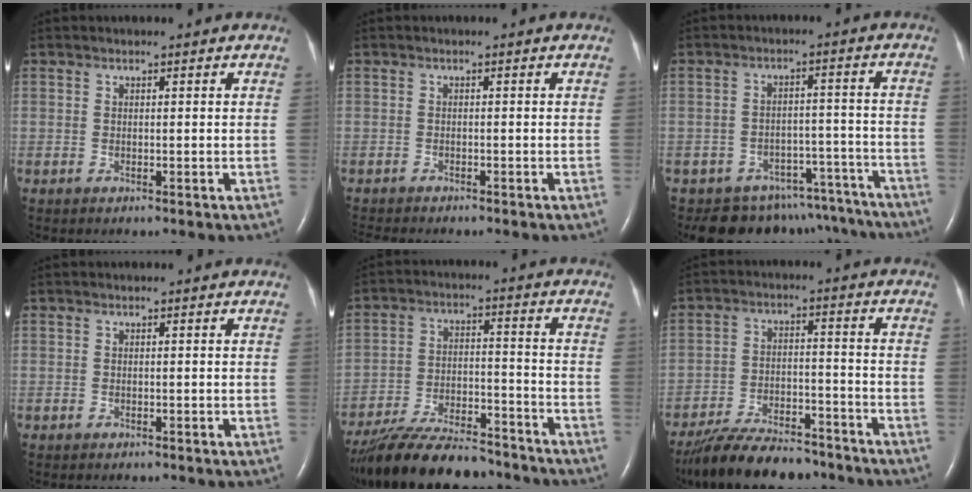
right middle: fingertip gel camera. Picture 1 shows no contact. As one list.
[{"total": 4.9, "force": [-4.3, 0.8, 2.1], "torque": [-0.026, -0.008, -0.062]}, {"total": 13.6, "force": [-12.1, 6.1, 1.1], "torque": [0.004, 0.041, -0.141]}, {"total": 0.9, "force": [-0.8, 0.2, 0.3], "torque": [-0.009, -0.002, -0.011]}, {"total": 19.2, "force": [-17.0, 3.9, 8.1], "torque": [-0.161, -0.015, -0.271]}, {"total": 15.3, "force": [-13.3, 3.9, 6.5], "torque": [-0.121, -0.002, -0.213]}]